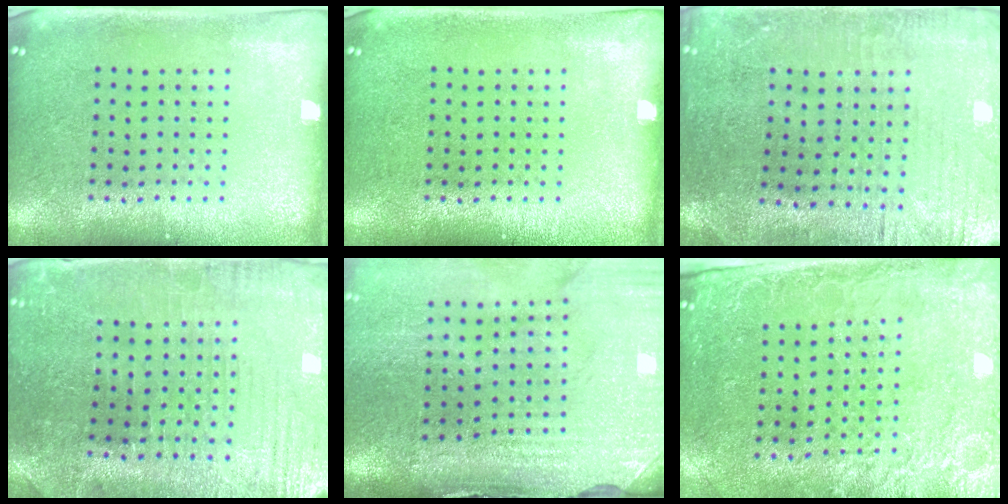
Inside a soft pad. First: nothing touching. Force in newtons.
{"total": 0.0}
{"total": 0.9, "press": 0.7, "slide": 0.6}
{"total": 1.3, "press": 1.2, "slide": 0.4}
{"total": 4.6, "press": 3.9, "slide": 2.5}
{"total": 2.6, "press": 2.4, "slide": 1.1}